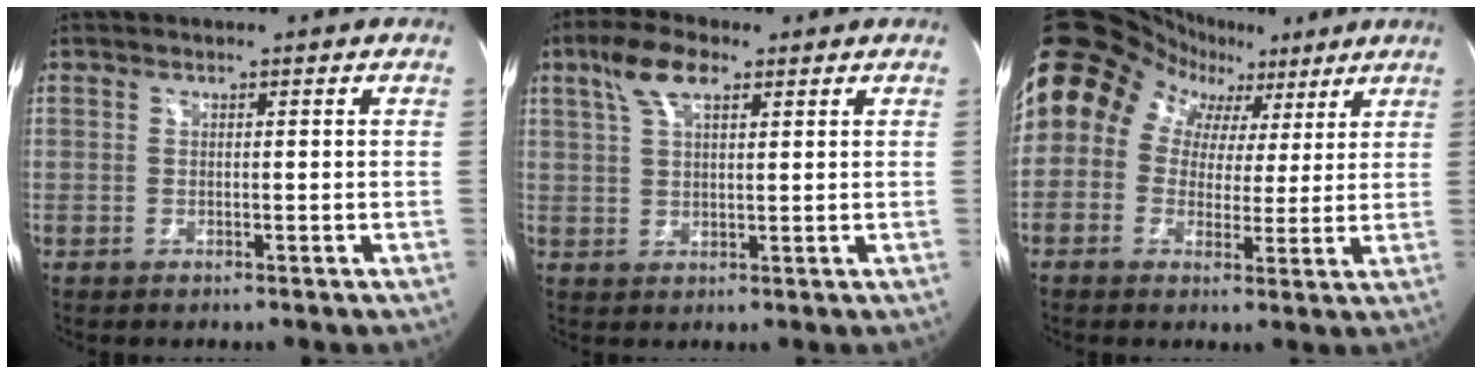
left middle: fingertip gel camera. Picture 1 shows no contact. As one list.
[{"total": 6.4, "force": [3.6, 2.2, 4.8], "torque": [-0.104, 0.019, 0.069]}, {"total": 13.7, "force": [5.2, 11.3, 5.8], "torque": [-0.109, 0.075, 0.085]}]